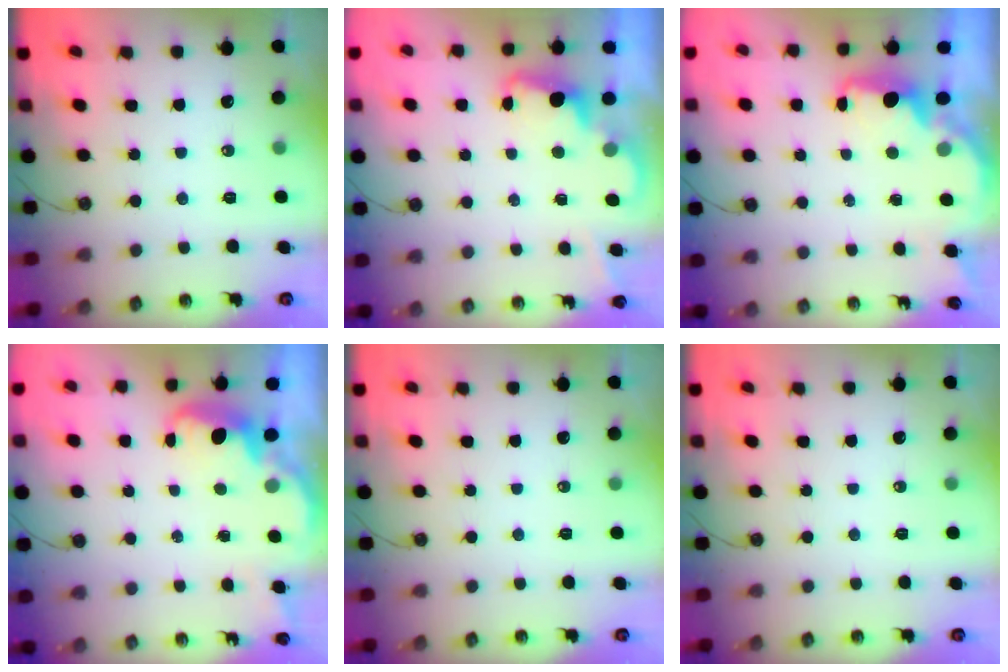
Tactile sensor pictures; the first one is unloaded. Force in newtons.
{"total": 2.3, "press": 2.3, "slide": 0.5}
{"total": 2.1, "press": 2.0, "slide": 0.5}
{"total": 2.6, "press": 2.6, "slide": 0.6}
{"total": 0.0}
{"total": 0.0}